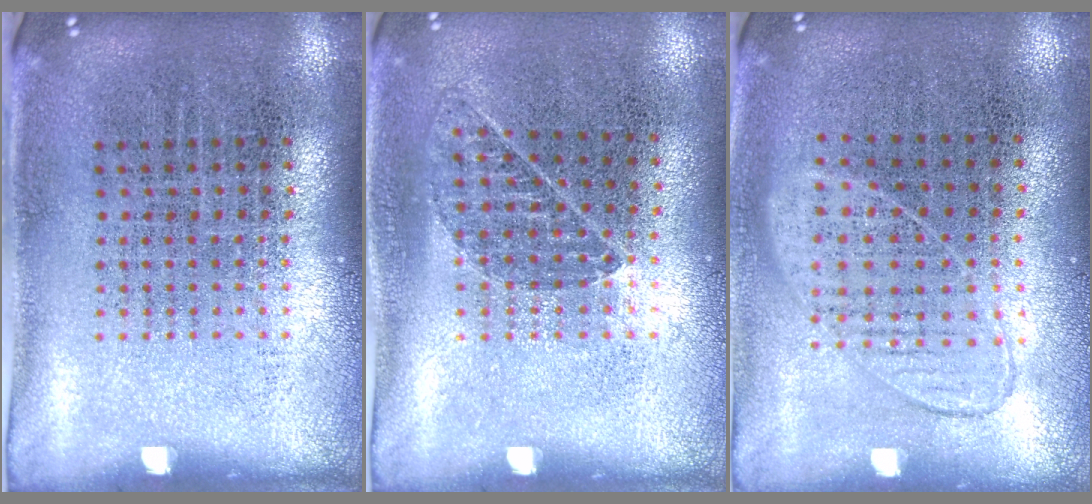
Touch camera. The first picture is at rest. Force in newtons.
{"total": 0.9, "press": 0.7, "slide": 0.5}
{"total": 0.9, "press": 0.8, "slide": 0.3}